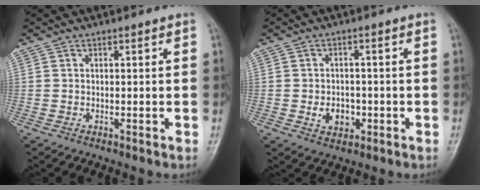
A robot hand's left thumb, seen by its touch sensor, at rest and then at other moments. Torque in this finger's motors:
{"motor_torque": [0.02, 0.04, 0.02, -0.02, 0.00]}